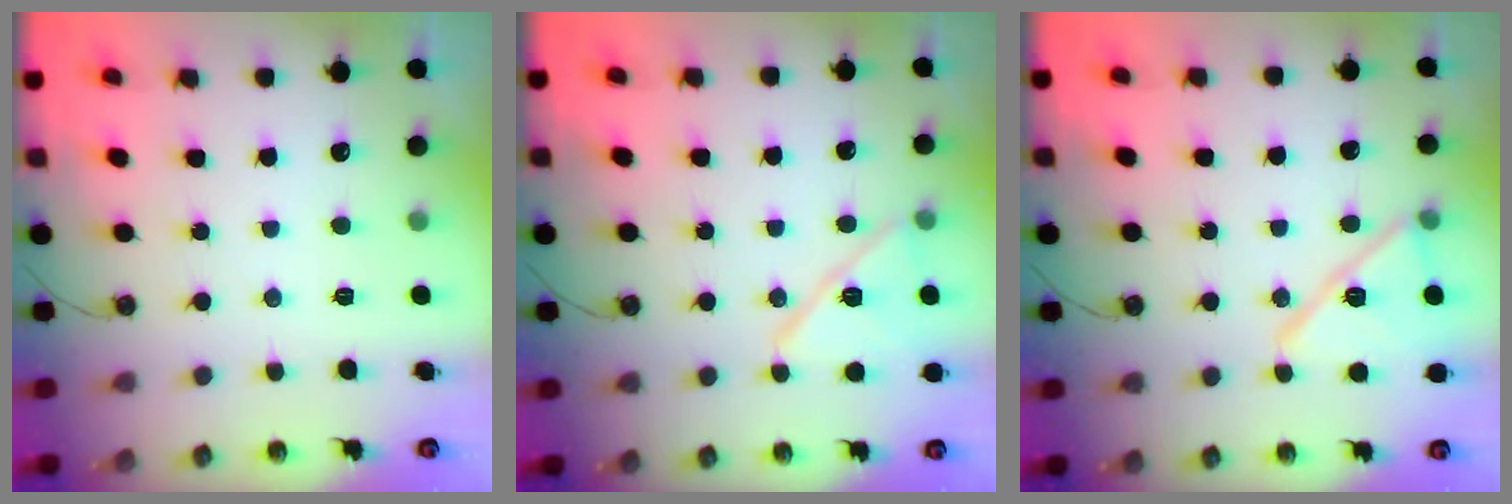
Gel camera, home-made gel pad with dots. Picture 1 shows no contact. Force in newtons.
{"total": 13.5, "press": 13.5, "slide": 0.4}
{"total": 14.2, "press": 13.4, "slide": 4.7}